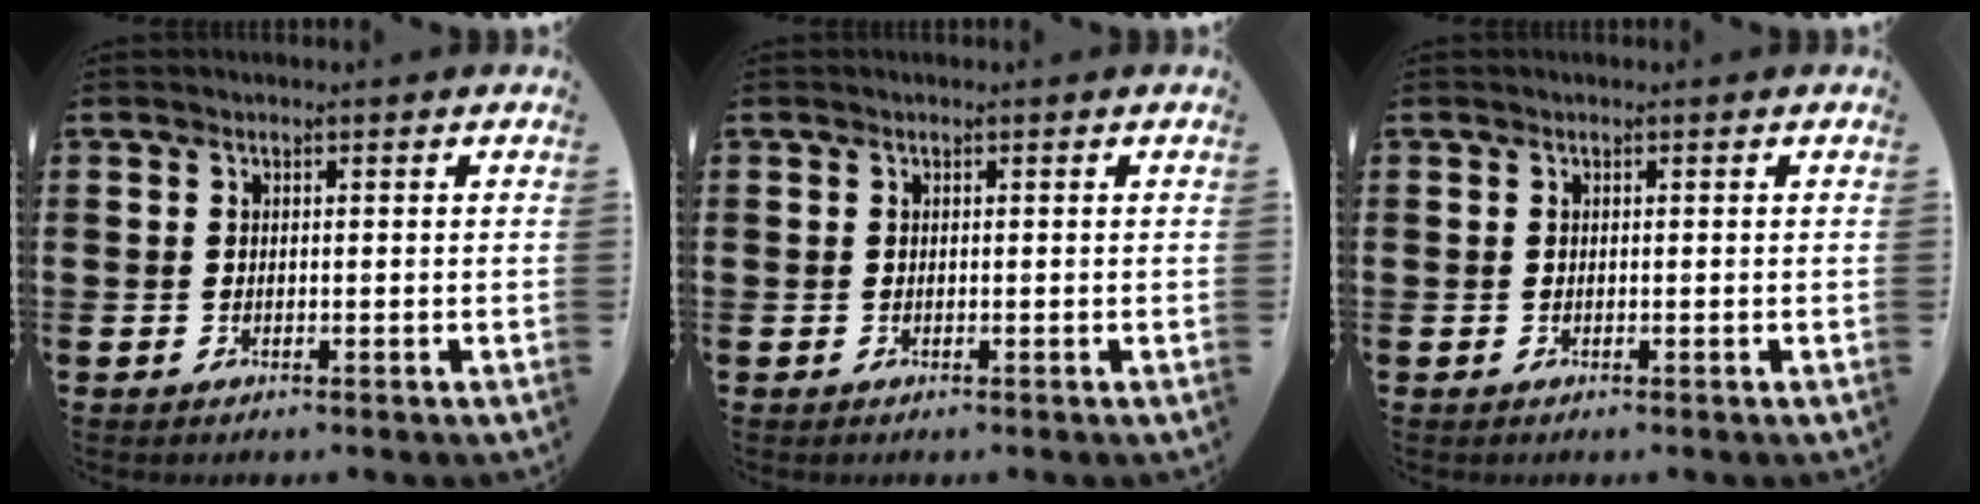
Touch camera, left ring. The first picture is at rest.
{"total": 0.0}
{"total": 0.0}